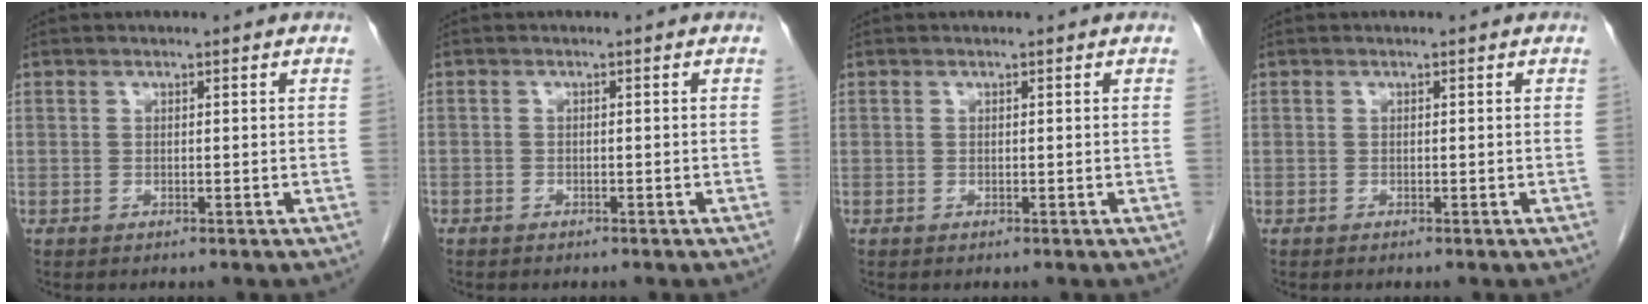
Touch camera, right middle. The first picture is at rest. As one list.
[{"total": 0.8, "force": [-0.6, 0.5, 0.1], "torque": [-0.004, 0.002, -0.009]}, {"total": 0.0}, {"total": 0.0}]